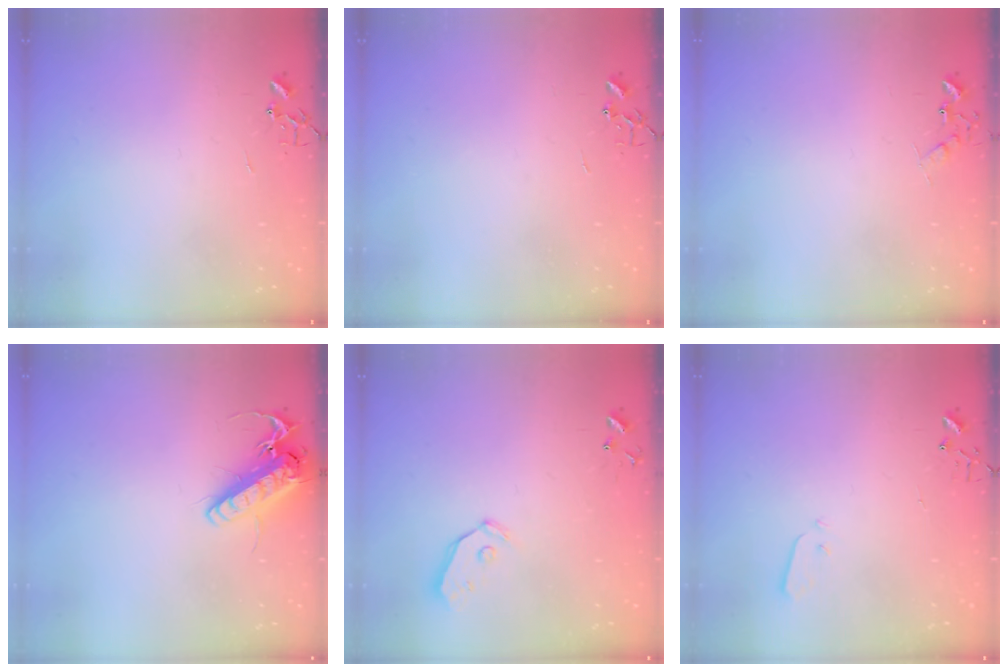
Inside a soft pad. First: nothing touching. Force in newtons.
{"total": 0.0}
{"total": 6.9, "press": 6.9, "slide": 0.5}
{"total": 15.3, "press": 15.1, "slide": 2.6}
{"total": 5.4, "press": 5.4, "slide": 0.6}
{"total": 2.9, "press": 2.9, "slide": 0.1}